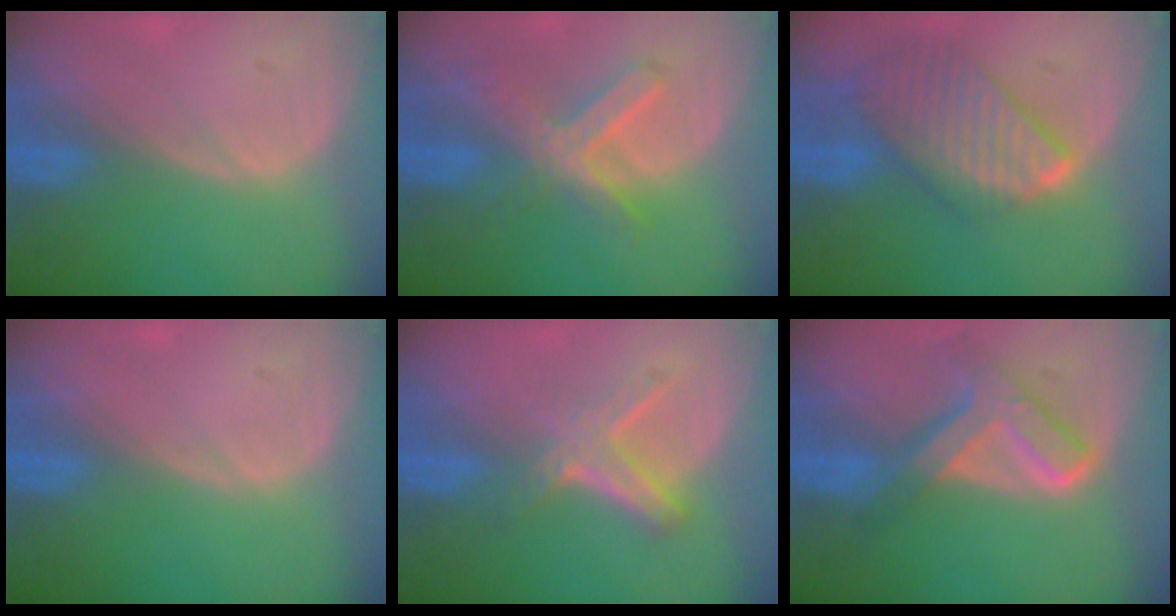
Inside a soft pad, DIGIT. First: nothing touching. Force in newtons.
{"total": 7.4, "press": 6.4, "slide": 3.9}
{"total": 9.7, "press": 8.4, "slide": 4.9}
{"total": 0.0}
{"total": 6.0, "press": 5.1, "slide": 3.2}
{"total": 8.0, "press": 6.8, "slide": 4.3}